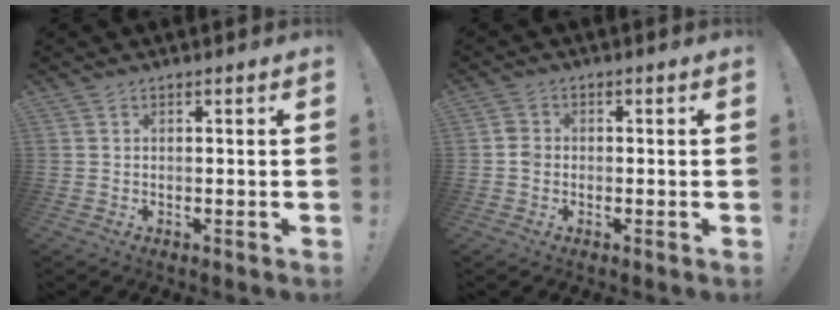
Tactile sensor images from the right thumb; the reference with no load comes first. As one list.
[{"total": 2.5, "force": [-0.8, 2.1, 1.2], "torque": [-0.013, 0.007, -0.016]}]